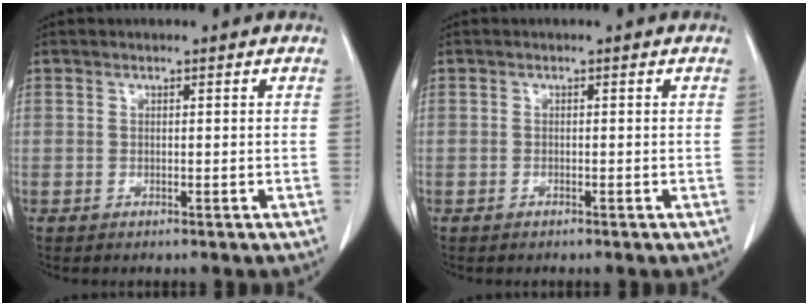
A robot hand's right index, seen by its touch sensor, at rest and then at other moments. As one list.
[{"total": 0.0}]